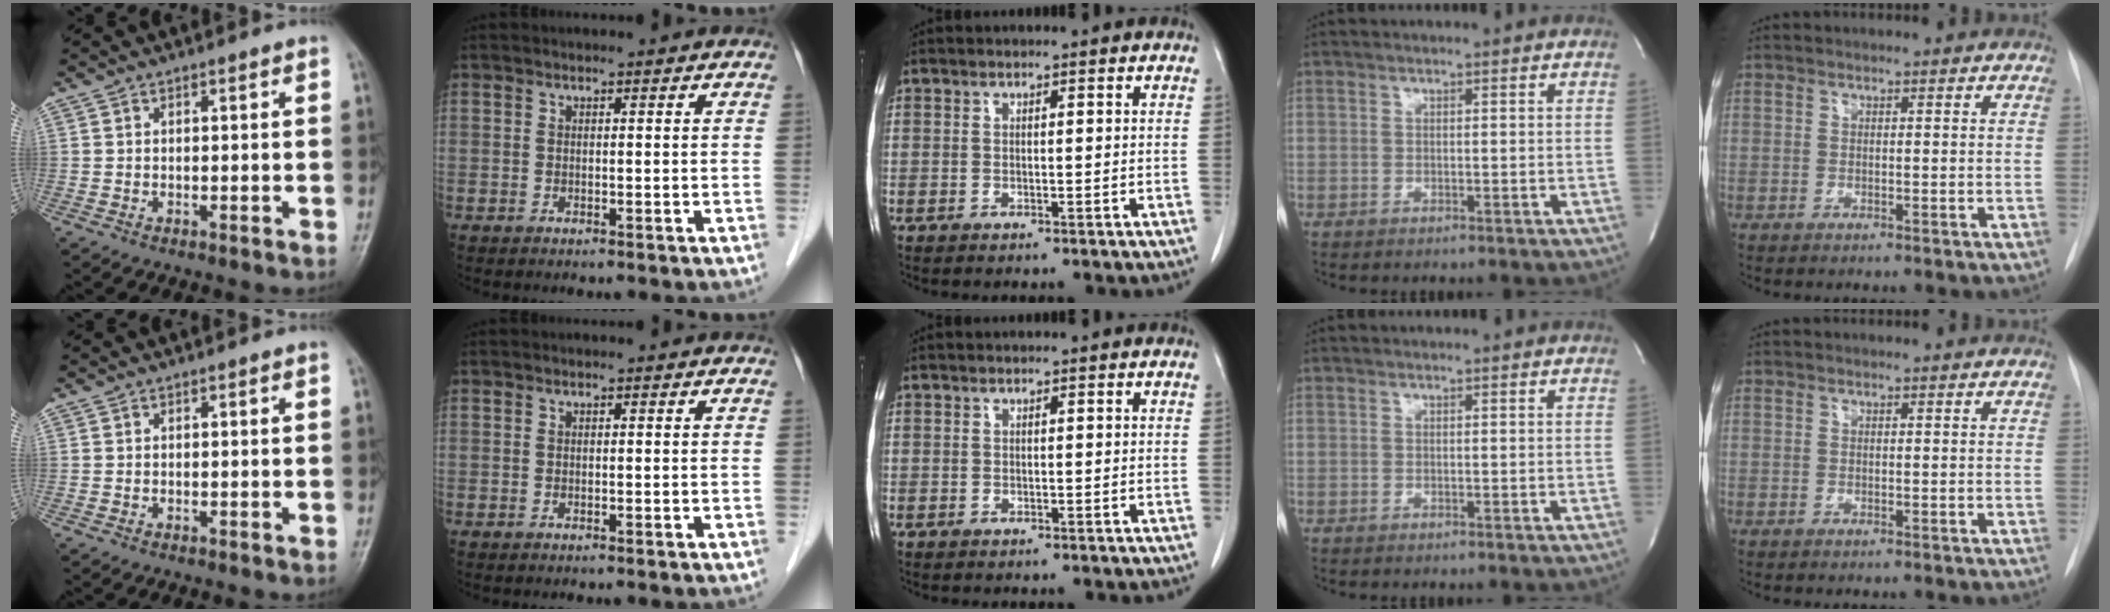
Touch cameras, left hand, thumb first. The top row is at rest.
{}